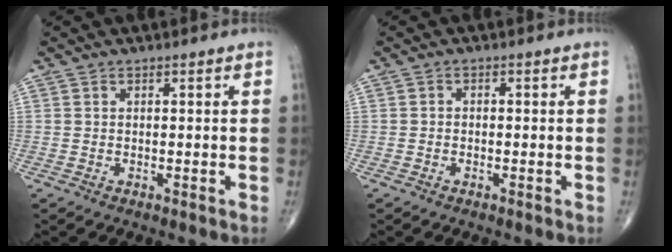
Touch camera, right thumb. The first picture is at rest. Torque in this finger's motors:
{"motor_torque": [-0.08, -0.01, -0.42, -0.11, 0.03]}